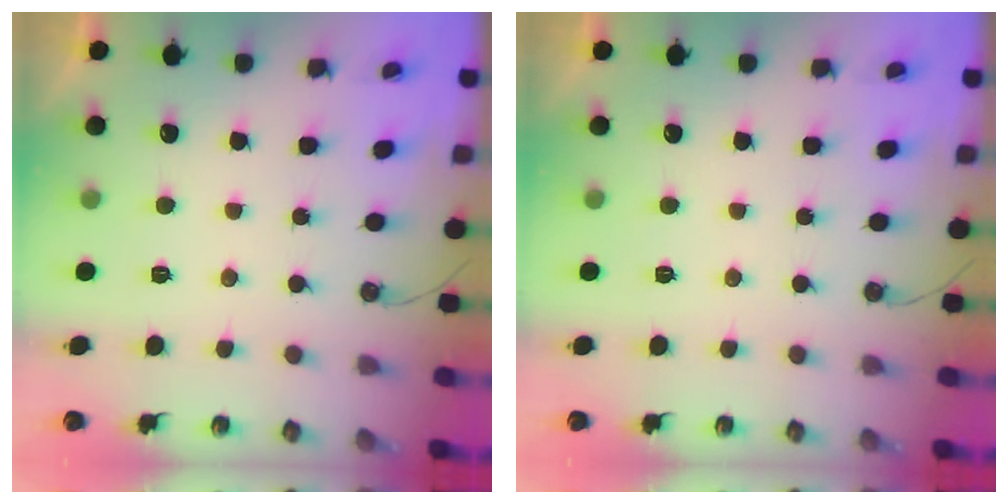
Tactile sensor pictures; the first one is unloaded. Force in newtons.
{"total": 0.0}